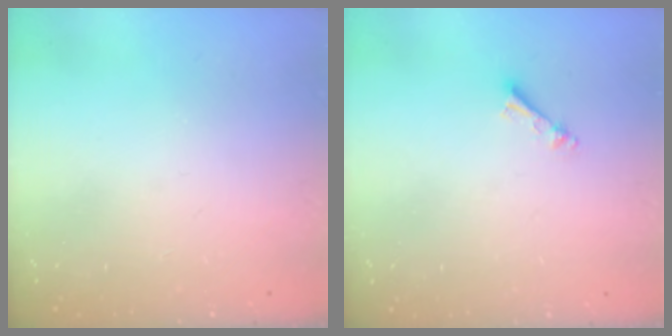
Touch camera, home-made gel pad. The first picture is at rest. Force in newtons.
{"total": 3.6, "press": 3.6, "slide": 0.3}